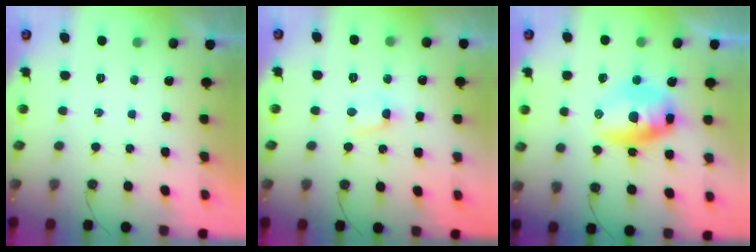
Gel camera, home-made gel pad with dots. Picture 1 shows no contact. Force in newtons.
{"total": 3.6, "press": 3.5, "slide": 0.4}
{"total": 10.5, "press": 10.5, "slide": 0.9}